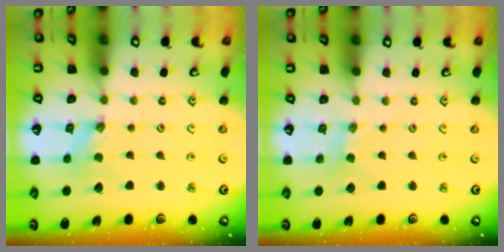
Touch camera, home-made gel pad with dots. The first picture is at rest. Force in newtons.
{"total": 0.0}